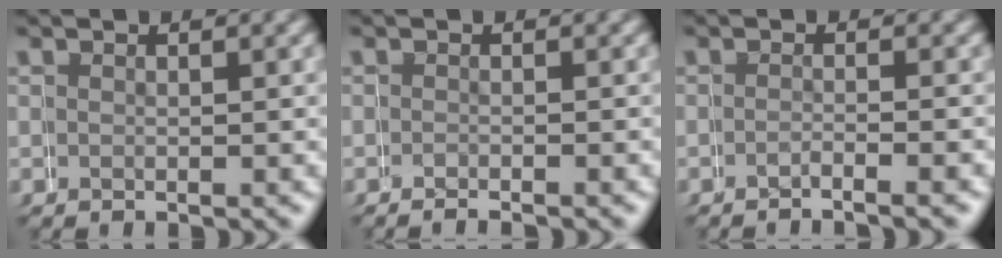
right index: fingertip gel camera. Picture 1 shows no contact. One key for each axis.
{"total": 1.6, "fx": -1.5, "fy": 0.3, "fz": 0.1, "tx": 0.003, "ty": -0.004, "tz": -0.021}
{"total": 3.0, "fx": -2.9, "fy": 0.1, "fz": 0.8, "tx": -0.004, "ty": -0.001, "tz": -0.042}